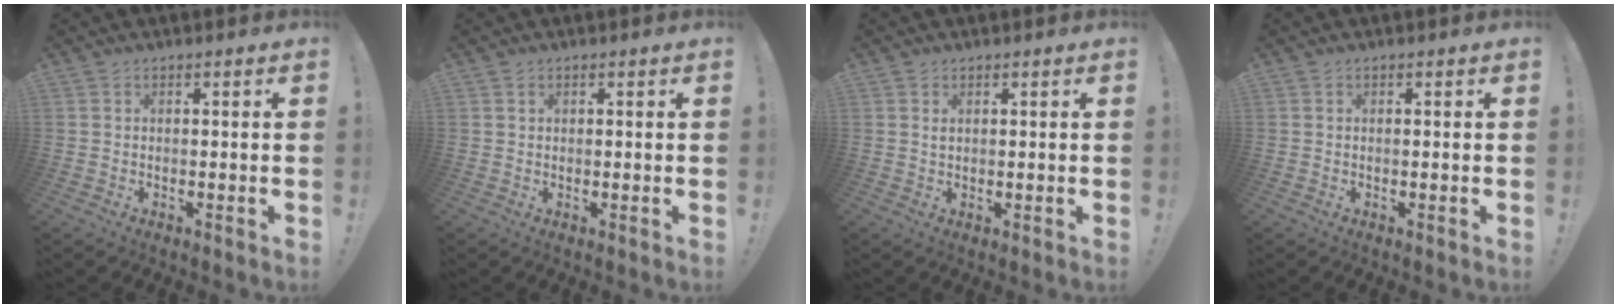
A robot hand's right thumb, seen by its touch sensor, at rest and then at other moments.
{"total": 0.7, "force": [0.4, 0.6, 0.2], "torque": [0.005, -0.003, 0.007]}
{"total": 0.9, "force": [0.7, 0.6, 0.2], "torque": [-0.004, 0.000, 0.013]}
{"total": 0.0}